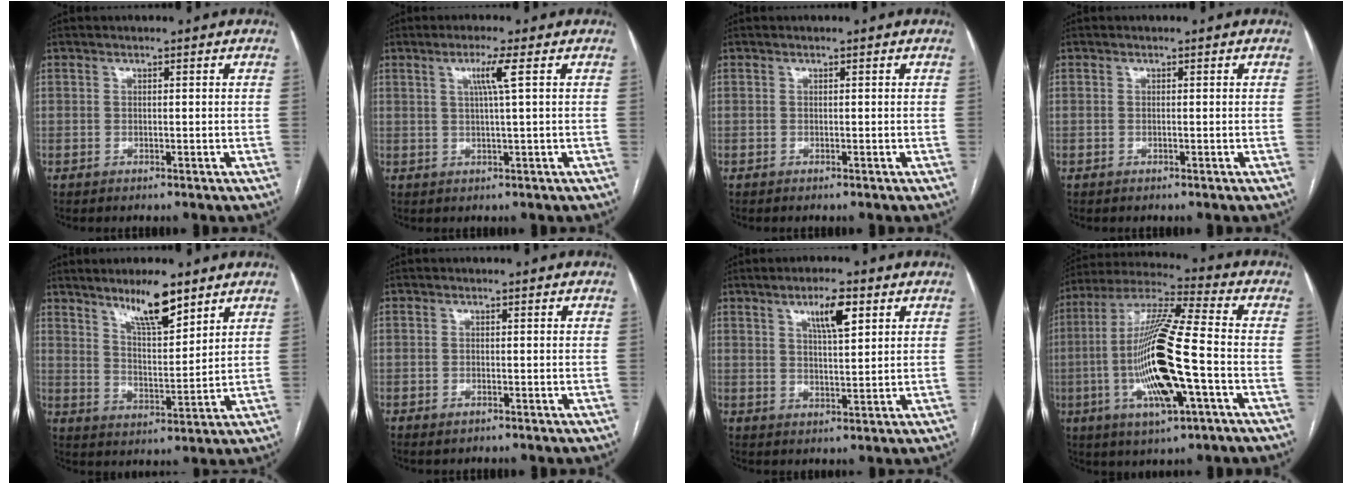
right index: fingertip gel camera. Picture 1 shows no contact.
{"total": 3.6, "force": [1.2, -0.8, 3.3], "torque": [-0.065, 0.000, 0.023]}
{"total": 0.0}
{"total": 0.0}
{"total": 8.9, "force": [6.4, 1.6, 5.9], "torque": [-0.106, -0.006, 0.117]}
{"total": 0.9, "force": [-0.6, 0.4, 0.6], "torque": [-0.012, -0.001, -0.004]}
{"total": 5.9, "force": [3.0, 1.2, 4.9], "torque": [-0.086, 0.002, 0.051]}
{"total": 18.2, "force": [-3.8, 1.9, 17.7], "torque": [-0.358, -0.008, -0.070]}